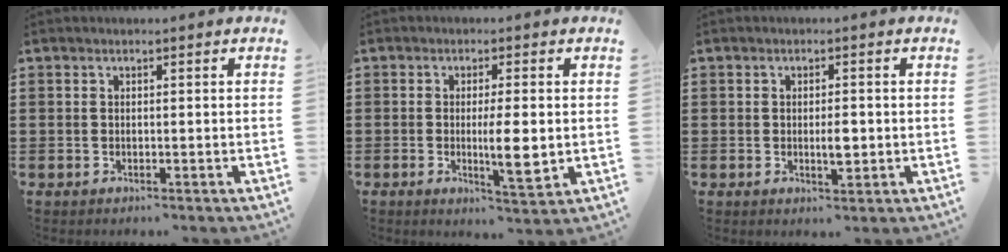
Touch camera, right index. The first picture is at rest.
{"total": 5.9, "force": [-0.2, 1.0, 5.8], "torque": [-0.094, -0.008, -0.006]}
{"total": 2.9, "force": [-0.2, 1.0, 2.8], "torque": [-0.043, -0.005, -0.005]}